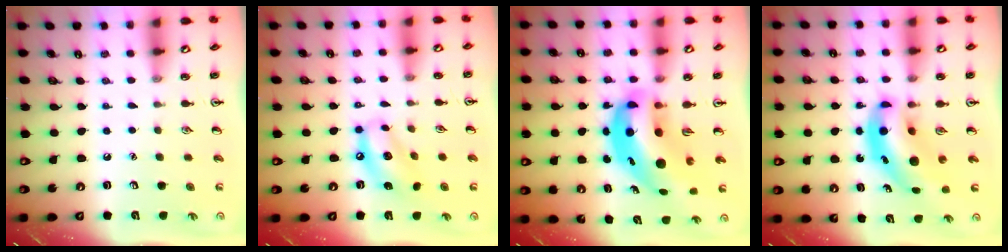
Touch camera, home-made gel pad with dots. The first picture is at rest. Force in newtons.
{"total": 10.5, "press": 10.2, "slide": 2.7}
{"total": 13.4, "press": 12.9, "slide": 3.7}
{"total": 9.5, "press": 9.1, "slide": 2.7}